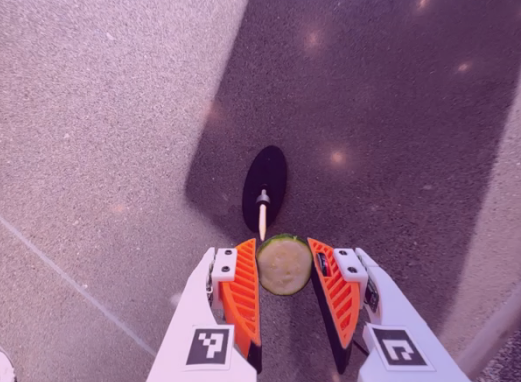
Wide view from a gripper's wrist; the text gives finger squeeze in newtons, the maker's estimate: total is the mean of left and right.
{"total": 8.0, "left": 7.8, "right": 8.2}